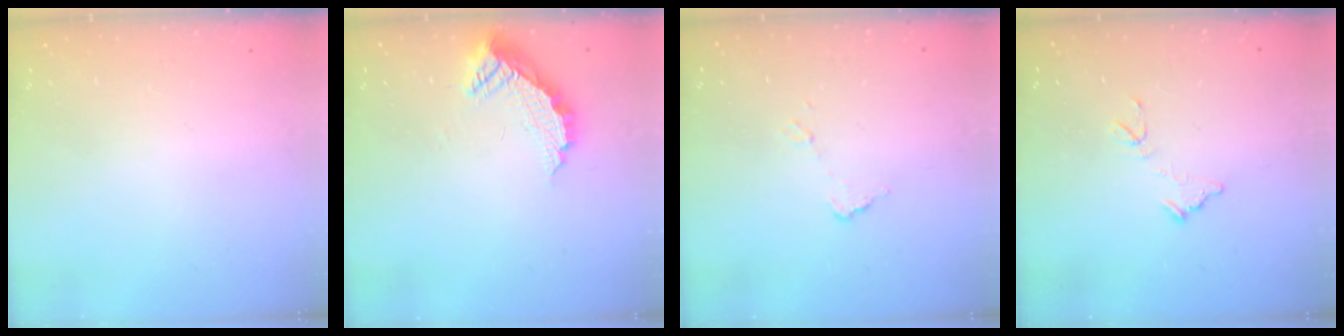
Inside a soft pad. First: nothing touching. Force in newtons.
{"total": 9.0, "press": 9.0, "slide": 0.7}
{"total": 4.8, "press": 4.8, "slide": 0.2}
{"total": 7.8, "press": 7.8, "slide": 0.5}